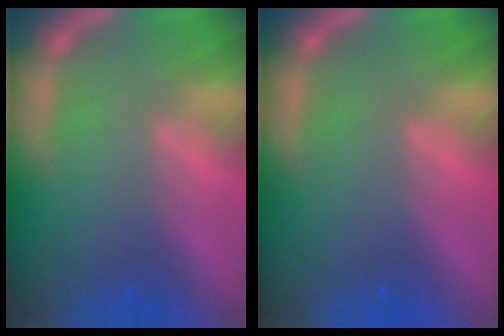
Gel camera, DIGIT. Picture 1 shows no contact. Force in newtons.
{"total": 0.0}